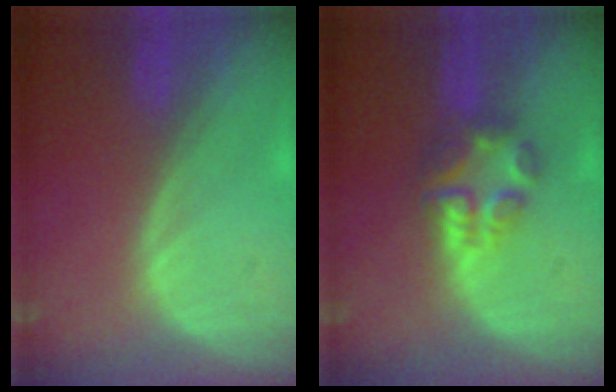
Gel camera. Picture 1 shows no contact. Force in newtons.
{"total": 6.0, "press": 5.2, "slide": 3.1}